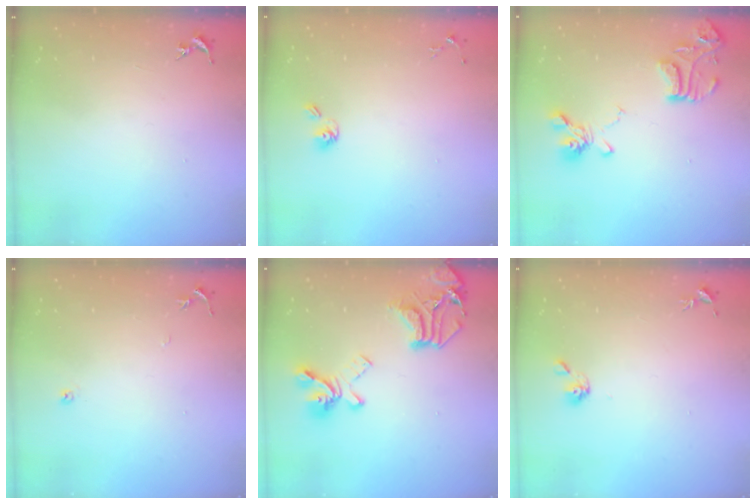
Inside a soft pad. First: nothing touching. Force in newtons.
{"total": 5.6, "press": 5.1, "slide": 2.3}
{"total": 15.9, "press": 15.8, "slide": 1.7}
{"total": 4.6, "press": 4.6, "slide": 0.5}
{"total": 21.7, "press": 21.6, "slide": 2.0}
{"total": 4.7, "press": 4.5, "slide": 1.3}